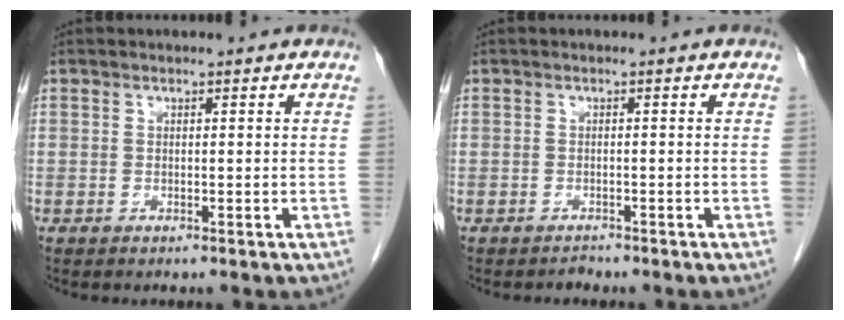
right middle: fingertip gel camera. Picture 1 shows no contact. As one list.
[{"total": 0.8, "force": [-0.8, 0.2, -0.1], "torque": [0.001, -0.002, -0.013]}]